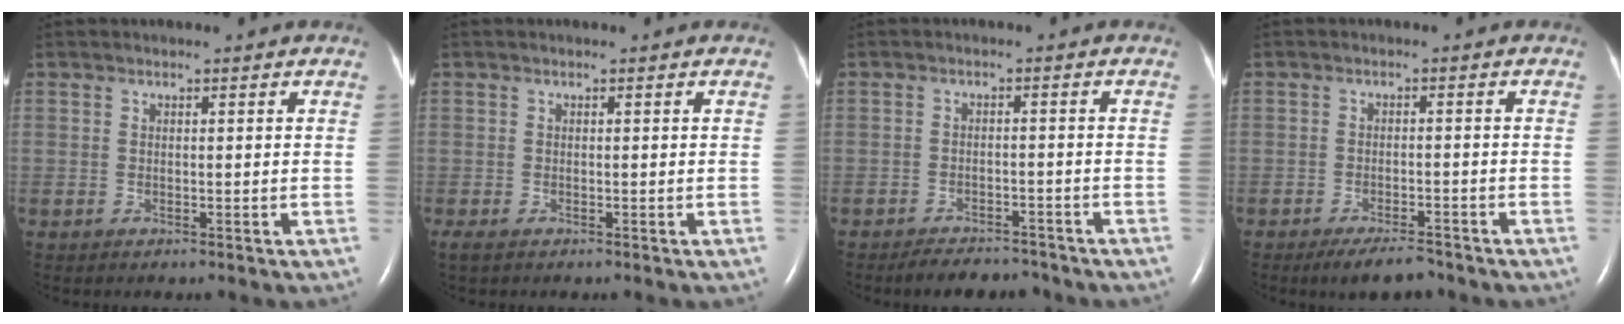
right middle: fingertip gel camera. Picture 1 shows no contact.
{"total": 1.2, "force": [-0.8, 0.4, 0.8], "torque": [-0.022, -0.006, -0.015]}
{"total": 6.1, "force": [-5.6, 1.9, 1.5], "torque": [-0.022, -0.004, -0.079]}
{"total": 4.9, "force": [-4.0, 1.2, 2.5], "torque": [-0.044, -0.005, -0.065]}